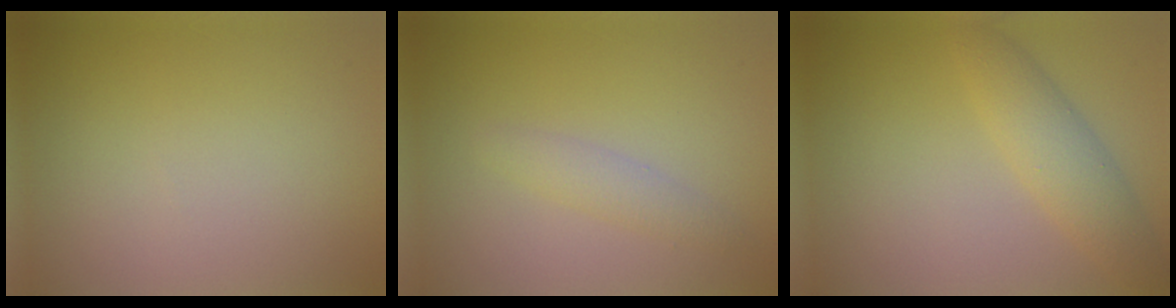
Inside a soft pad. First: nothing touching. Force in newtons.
{"total": 1.7, "press": 1.7, "slide": 0.1}
{"total": 3.5, "press": 3.5, "slide": 0.1}